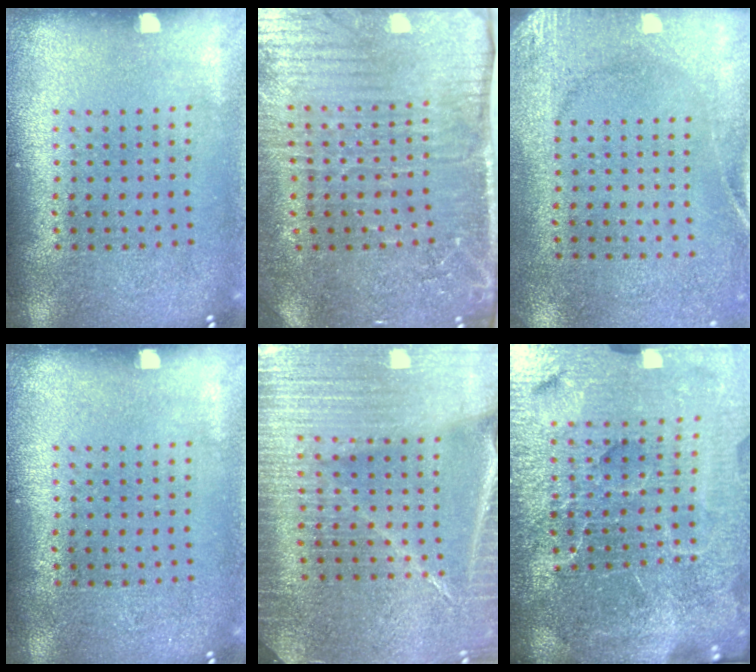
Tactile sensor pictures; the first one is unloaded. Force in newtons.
{"total": 4.4, "press": 3.7, "slide": 2.5}
{"total": 2.6, "press": 2.0, "slide": 1.6}
{"total": 0.0}
{"total": 4.2, "press": 3.9, "slide": 1.6}
{"total": 7.0, "press": 6.1, "slide": 3.4}